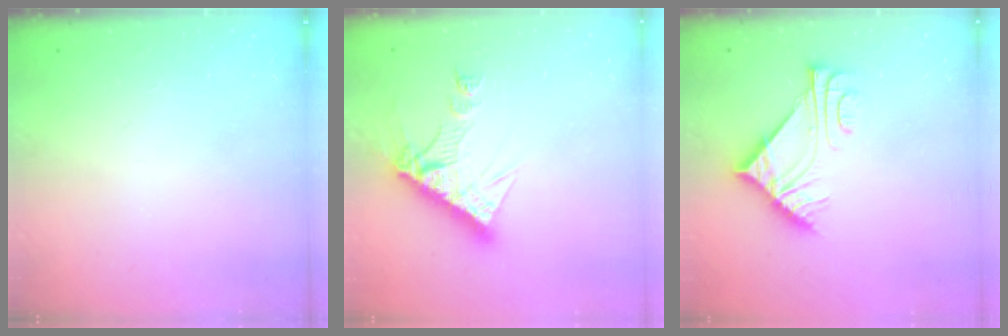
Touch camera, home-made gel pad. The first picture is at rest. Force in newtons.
{"total": 12.1, "press": 12.1, "slide": 1.2}
{"total": 7.7, "press": 7.7, "slide": 0.1}